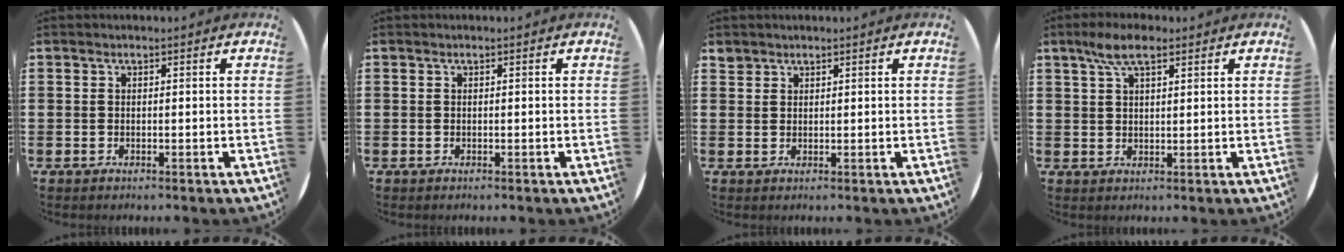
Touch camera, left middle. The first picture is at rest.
{"total": 0.0}
{"total": 1.3, "force": [1.2, 0.5, -0.1], "torque": [-0.001, 0.003, 0.024]}
{"total": 4.9, "force": [3.1, 1.7, 3.4], "torque": [-0.073, 0.007, 0.055]}